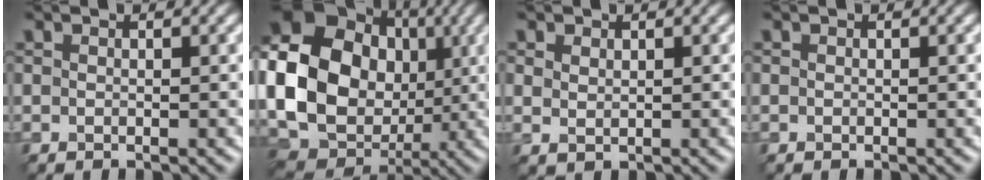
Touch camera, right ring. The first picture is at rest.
{"total": 19.7, "force": [0.8, 16.7, 10.3], "torque": [-0.227, 0.013, -0.011]}
{"total": 1.3, "force": [0.7, 0.8, 0.7], "torque": [-0.016, -0.002, 0.015]}
{"total": 0.0}